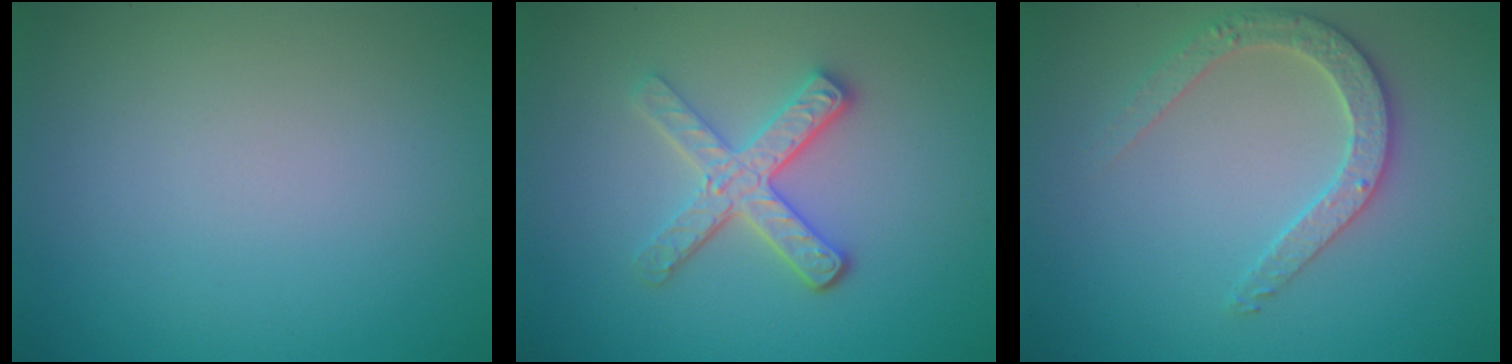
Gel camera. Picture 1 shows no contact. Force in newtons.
{"total": 3.8, "press": 3.1, "slide": 2.2}
{"total": 2.8, "press": 2.7, "slide": 0.5}